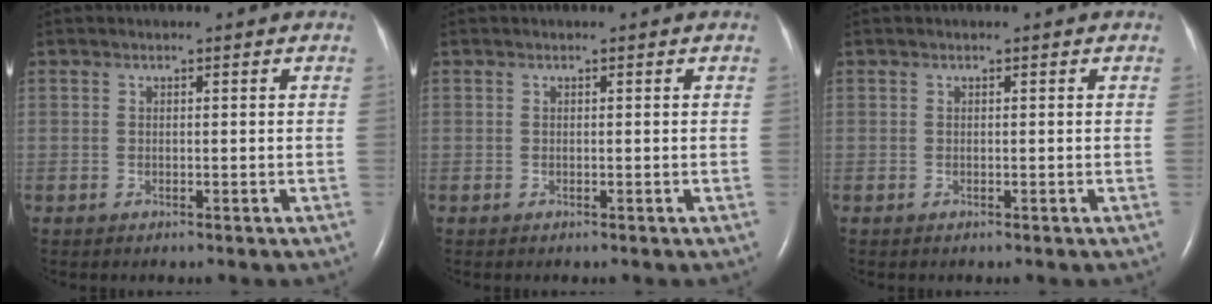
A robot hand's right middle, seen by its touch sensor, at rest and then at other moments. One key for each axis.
{"total": 0.0}
{"total": 0.0}